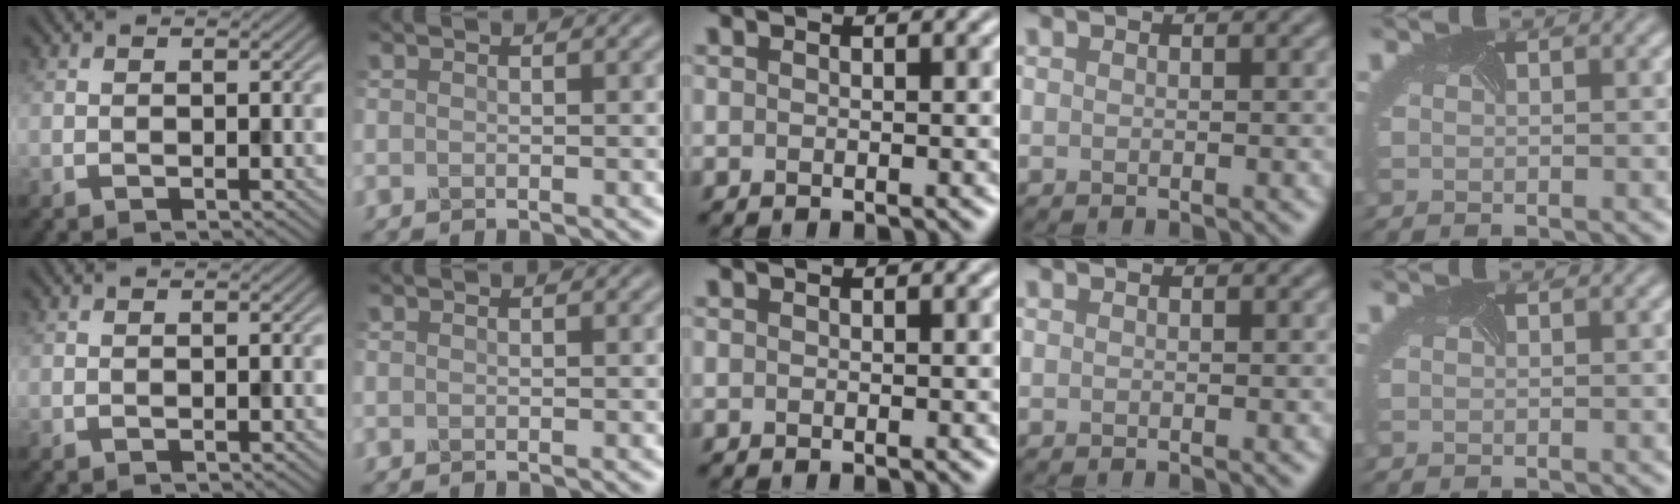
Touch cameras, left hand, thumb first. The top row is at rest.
{}